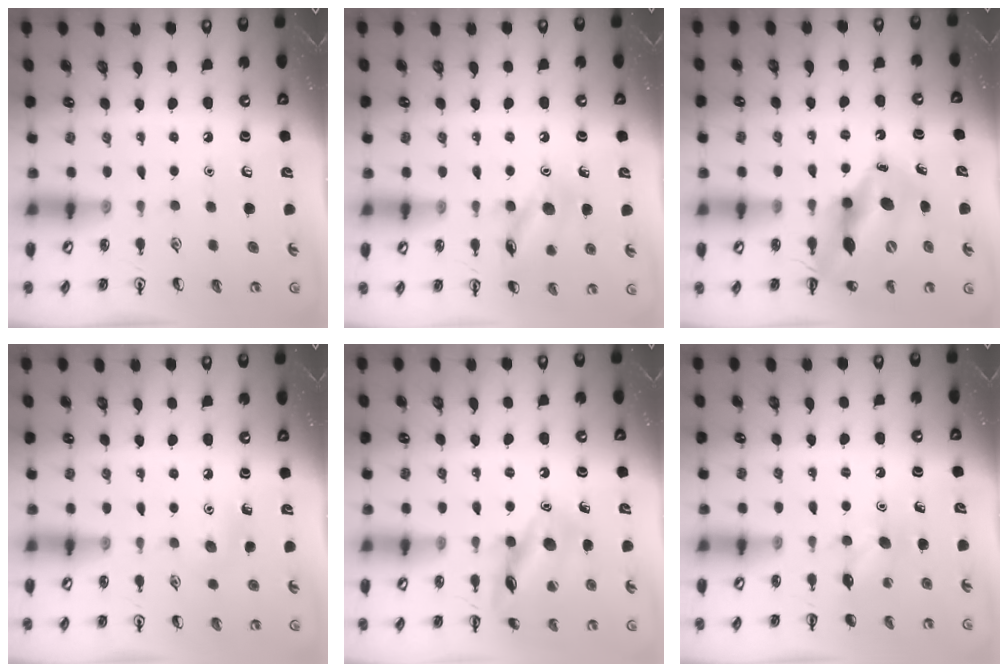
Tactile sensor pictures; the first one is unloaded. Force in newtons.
{"total": 11.7, "press": 11.6, "slide": 0.9}
{"total": 14.7, "press": 14.1, "slide": 3.9}
{"total": 6.7, "press": 6.4, "slide": 1.8}
{"total": 13.6, "press": 13.6, "slide": 1.2}
{"total": 6.6, "press": 6.4, "slide": 1.7}